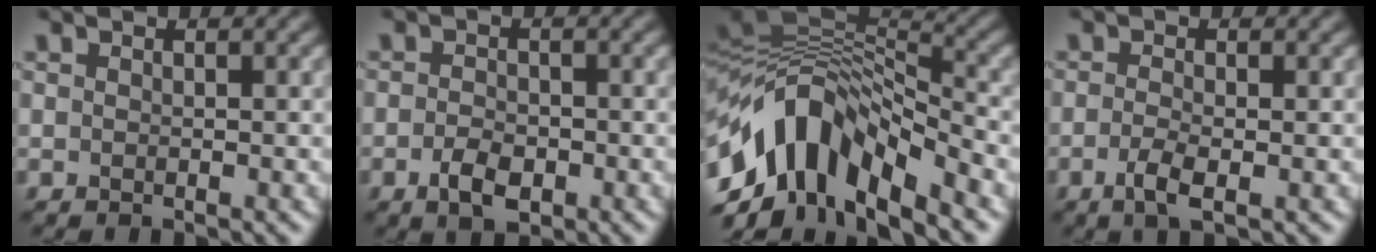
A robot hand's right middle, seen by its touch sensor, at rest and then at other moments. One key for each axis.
{"total": 2.6, "fx": -1.1, "fy": 1.5, "fz": 1.8, "tx": -0.037, "ty": -0.002, "tz": -0.022}
{"total": 12.2, "fx": -5.0, "fy": 6.3, "fz": 9.2, "tx": -0.169, "ty": 0.021, "tz": -0.094}
{"total": 2.2, "fx": -0.8, "fy": 0.6, "fz": 1.9, "tx": -0.045, "ty": -0.003, "tz": -0.019}